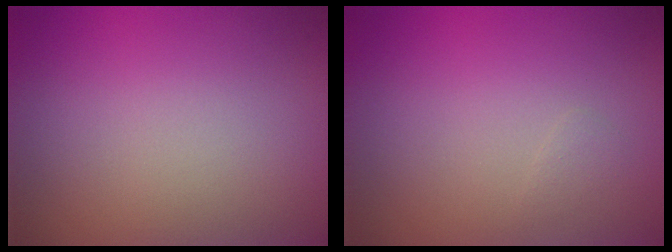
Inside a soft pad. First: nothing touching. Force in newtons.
{"total": 0.5, "press": 0.5, "slide": 0.0}